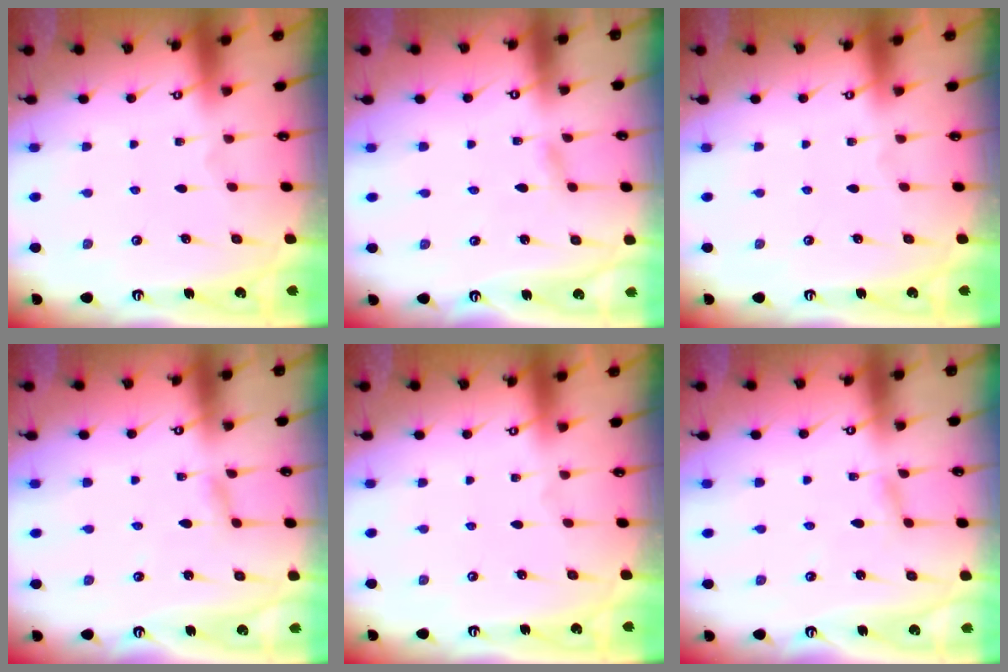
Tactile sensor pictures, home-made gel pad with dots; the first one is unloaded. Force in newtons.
{"total": 1.7, "press": 1.7, "slide": 0.1}
{"total": 0.0}
{"total": 2.4, "press": 2.4, "slide": 0.3}
{"total": 0.0}
{"total": 2.3, "press": 2.3, "slide": 0.2}